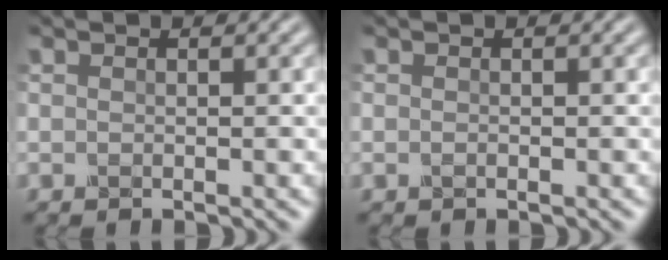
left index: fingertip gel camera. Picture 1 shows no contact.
{"total": 0.0}